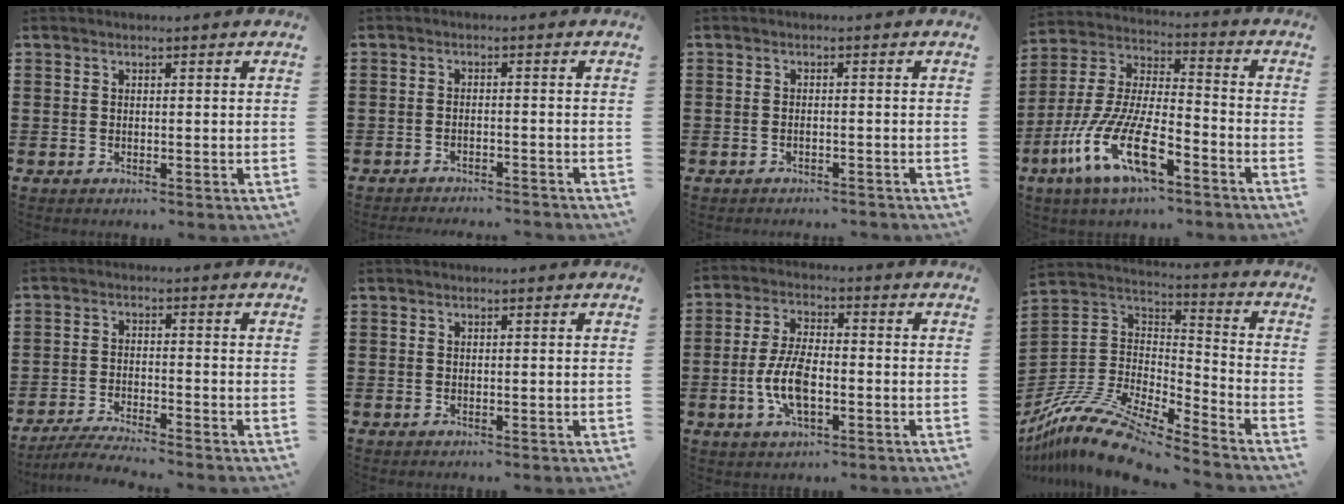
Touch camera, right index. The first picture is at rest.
{"total": 1.9, "force": [-1.9, -0.1, 0.2], "torque": [-0.008, 0.000, -0.038]}
{"total": 1.1, "force": [-1.1, 0.0, 0.3], "torque": [-0.011, -0.002, -0.021]}
{"total": 12.5, "force": [-7.0, 3.8, 9.6], "torque": [-0.234, -0.010, -0.142]}
{"total": 3.9, "force": [-3.8, -0.2, 1.0], "torque": [-0.025, -0.005, -0.077]}
{"total": 0.0}
{"total": 7.8, "force": [-2.0, 3.5, 6.7], "torque": [-0.156, -0.002, -0.044]}
{"total": 13.1, "force": [-10.7, 3.0, 6.9], "torque": [-0.144, 0.026, -0.208]}